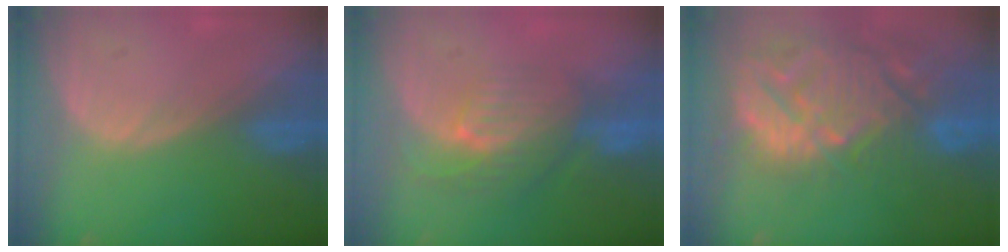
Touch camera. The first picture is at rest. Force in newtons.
{"total": 8.2, "press": 7.3, "slide": 3.7}
{"total": 14.7, "press": 12.6, "slide": 7.5}